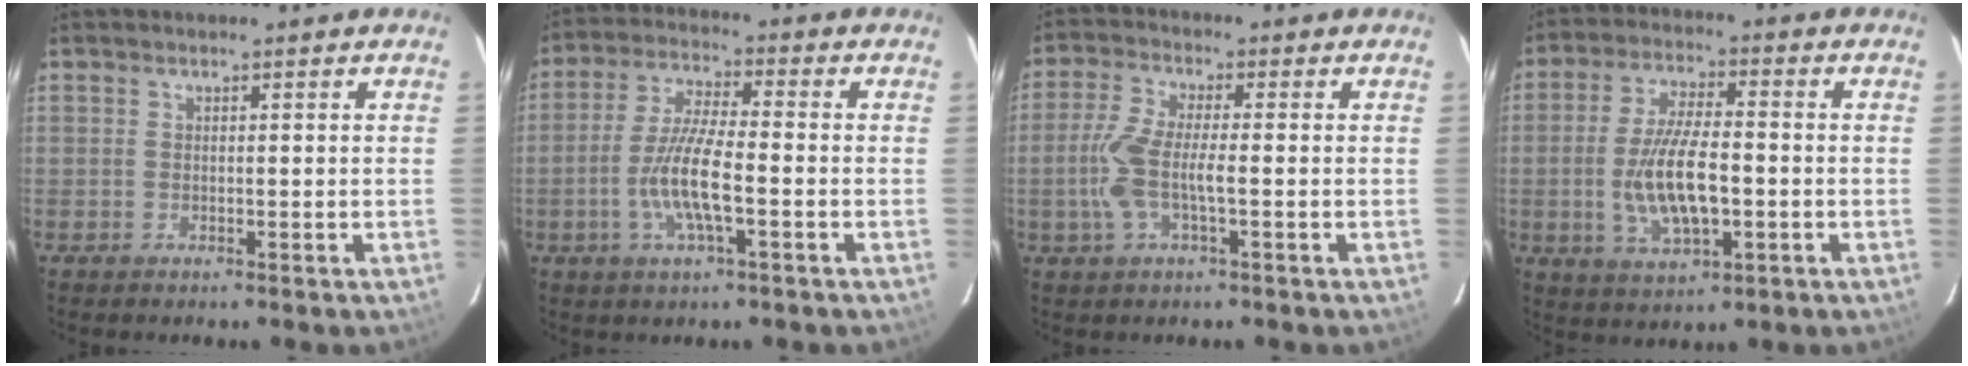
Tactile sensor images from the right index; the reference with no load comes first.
{"total": 9.9, "force": [-2.9, 1.9, 9.2], "torque": [-0.187, -0.002, -0.056]}
{"total": 8.1, "force": [-1.6, 1.9, 7.7], "torque": [-0.168, 0.000, -0.031]}
{"total": 11.9, "force": [-2.1, 4.4, 10.9], "torque": [-0.217, -0.004, -0.033]}